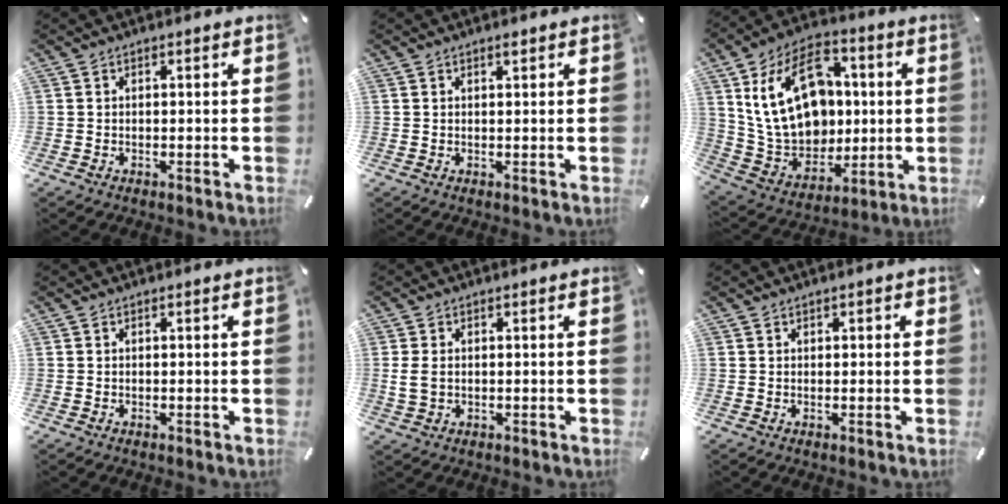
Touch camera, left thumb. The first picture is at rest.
{"total": 1.0, "force": [0.6, 0.3, 0.8], "torque": [-0.016, 0.001, 0.010]}
{"total": 22.3, "force": [3.7, 17.2, 13.8], "torque": [-0.256, 0.002, 0.075]}
{"total": 0.0}
{"total": 3.3, "force": [0.2, 2.4, 2.3], "torque": [-0.051, 0.003, 0.002]}
{"total": 0.6, "force": [0.1, 0.5, 0.2], "torque": [-0.005, 0.004, 0.001]}